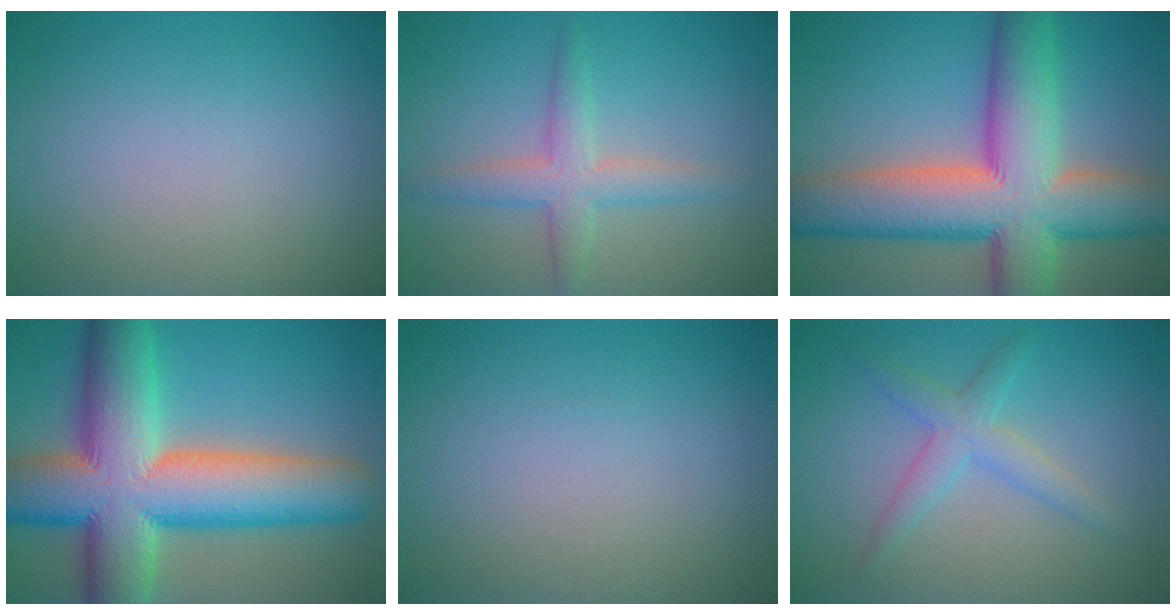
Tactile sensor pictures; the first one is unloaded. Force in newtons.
{"total": 3.3, "press": 3.3, "slide": 0.1}
{"total": 13.7, "press": 13.7, "slide": 0.8}
{"total": 15.8, "press": 15.8, "slide": 0.9}
{"total": 0.0}
{"total": 2.8, "press": 2.8, "slide": 0.1}